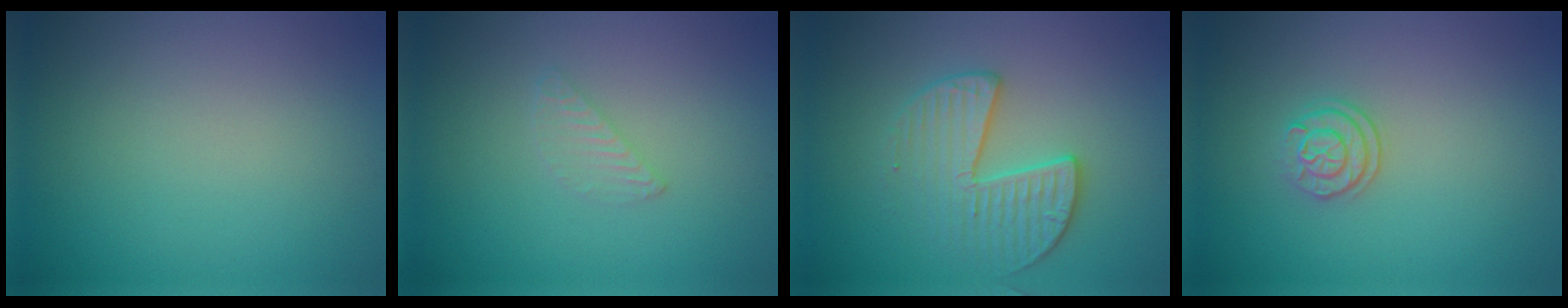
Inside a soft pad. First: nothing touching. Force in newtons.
{"total": 1.1, "press": 1.1, "slide": 0.1}
{"total": 3.4, "press": 3.2, "slide": 1.1}
{"total": 2.0, "press": 1.8, "slide": 0.9}